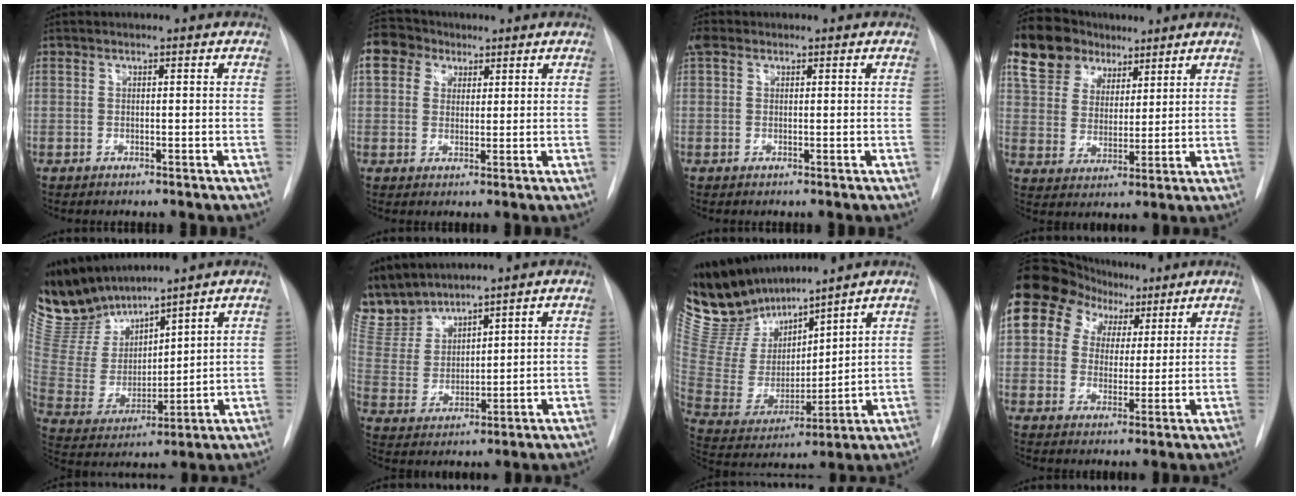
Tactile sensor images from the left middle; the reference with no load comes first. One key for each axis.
{"total": 12.5, "fx": 6.0, "fy": 10.0, "fz": 4.6, "tx": -0.135, "ty": 0.055, "tz": 0.112}
{"total": 2.0, "fx": 1.0, "fy": 1.5, "fz": 0.9, "tx": -0.025, "ty": 0.021, "tz": 0.019}
{"total": 12.1, "fx": 7.9, "fy": 8.2, "fz": 4.2, "tx": -0.087, "ty": 0.043, "tz": 0.144}
{"total": 13.3, "fx": 12.4, "fy": 3.0, "fz": 3.4, "tx": -0.086, "ty": -0.003, "tz": 0.266}
{"total": 9.0, "fx": 8.7, "fy": 1.7, "fz": 1.3, "tx": -0.047, "ty": 0.008, "tz": 0.198}
{"total": 15.9, "fx": 14.7, "fy": 4.0, "fz": 4.7, "tx": -0.109, "ty": 0.000, "tz": 0.300}
{"total": 14.3, "fx": 7.6, "fy": 10.9, "fz": 5.3, "tx": -0.088, "ty": 0.067, "tz": 0.131}